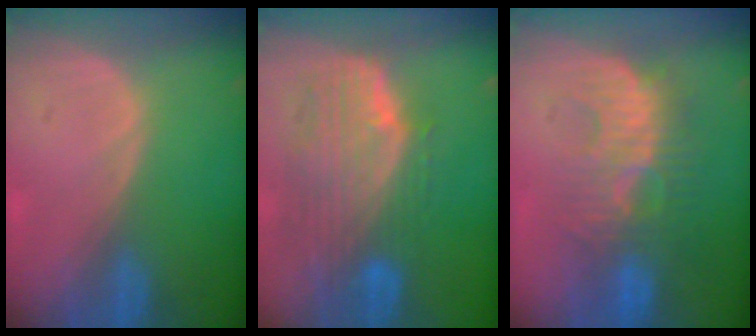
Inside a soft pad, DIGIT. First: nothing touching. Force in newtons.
{"total": 10.0, "press": 8.9, "slide": 4.6}
{"total": 9.0, "press": 8.9, "slide": 1.7}